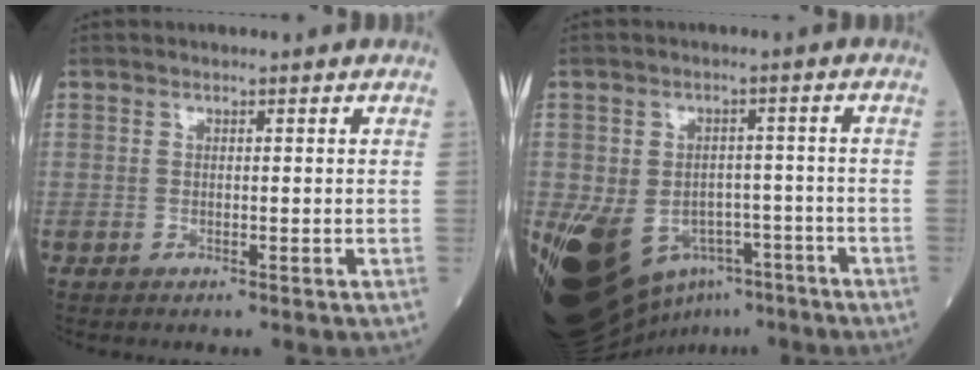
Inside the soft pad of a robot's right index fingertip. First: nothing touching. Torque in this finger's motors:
{"motor_torque": [1.70, -0.44, 1.05, 0.21]}